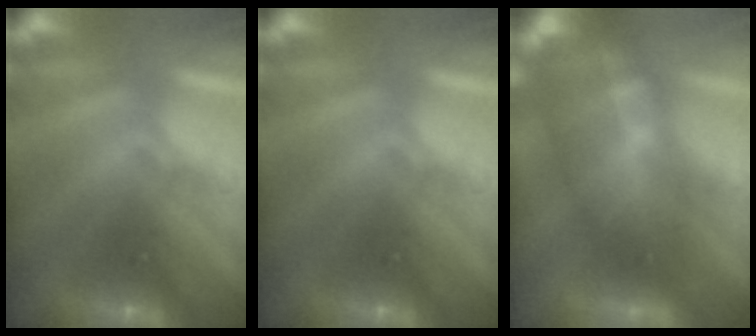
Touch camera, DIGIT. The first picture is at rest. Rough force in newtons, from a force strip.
{"total": 0.0}
{"total": 9.4}